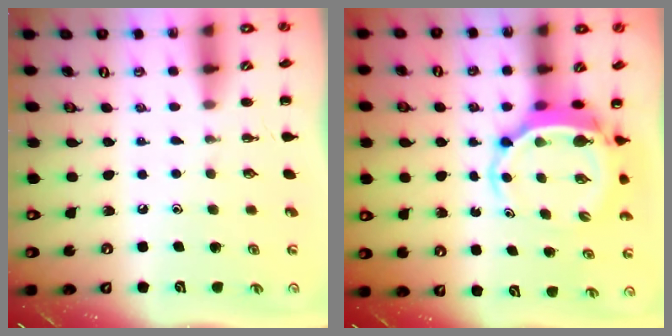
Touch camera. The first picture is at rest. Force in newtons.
{"total": 5.1, "press": 4.9, "slide": 1.2}